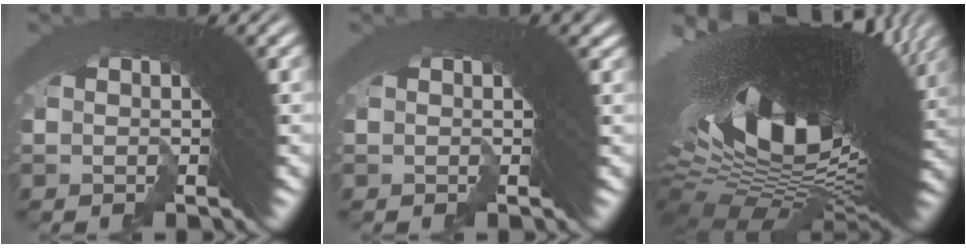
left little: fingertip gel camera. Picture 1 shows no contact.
{"total": 1.8, "force": [0.6, 0.9, 1.4], "torque": [-0.011, 0.006, 0.001]}
{"total": 30.7, "force": [2.1, 12.2, 28.1], "torque": [-0.438, -0.033, 0.058]}